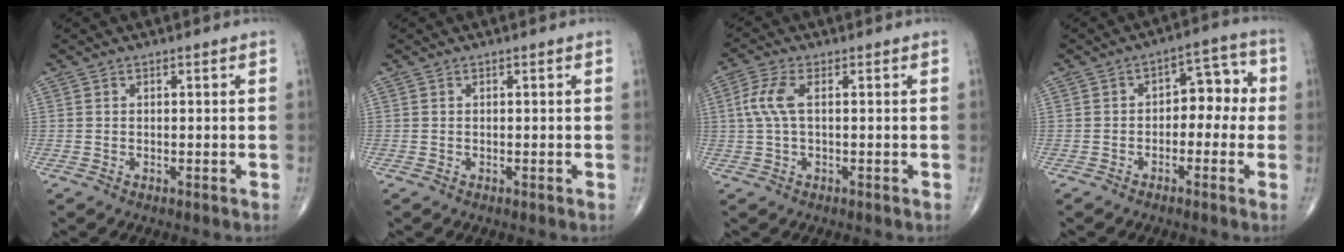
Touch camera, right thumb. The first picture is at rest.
{"total": 0.0}
{"total": 5.0, "force": [0.7, 1.8, 4.6], "torque": [-0.127, 0.012, 0.011]}
{"total": 7.4, "force": [-0.6, 4.7, 5.7], "torque": [-0.039, 0.038, -0.019]}